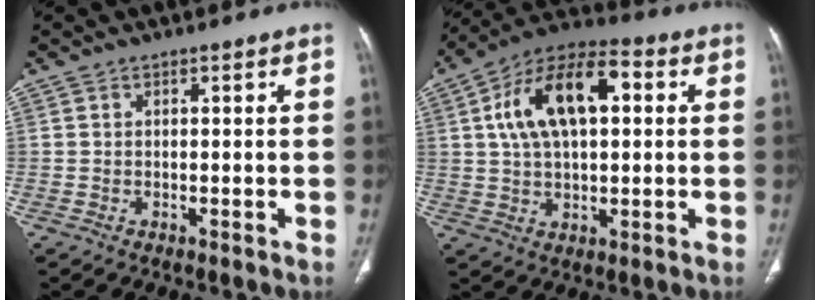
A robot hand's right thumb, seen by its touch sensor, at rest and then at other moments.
{"total": 16.3, "force": [3.8, 8.5, 13.5], "torque": [-0.229, 0.024, 0.059]}